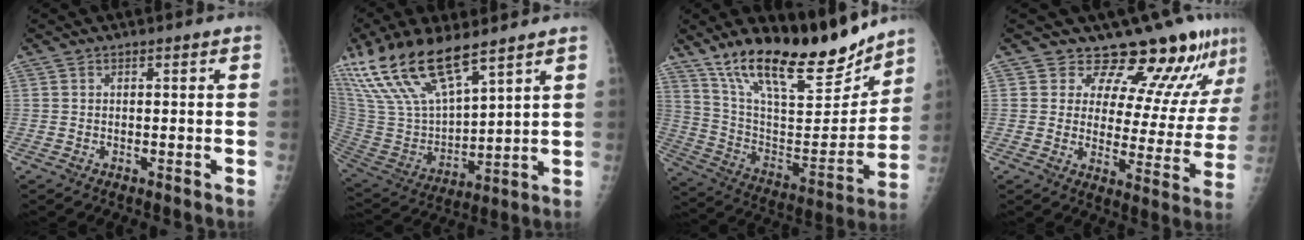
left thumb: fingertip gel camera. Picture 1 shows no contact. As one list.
[{"total": 20.4, "force": [14.3, 6.9, 12.8], "torque": [-0.254, -0.049, 0.286]}, {"total": 24.4, "force": [18.7, 7.7, 13.7], "torque": [-0.184, -0.091, 0.317]}, {"total": 15.9, "force": [13.6, 5.6, 6.1], "torque": [-0.030, -0.094, 0.167]}]